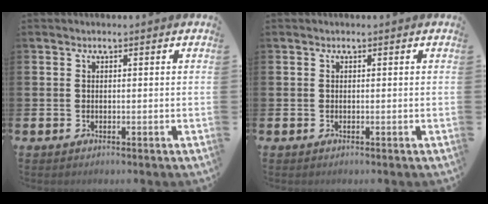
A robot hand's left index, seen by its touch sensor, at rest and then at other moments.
{"total": 0.0}